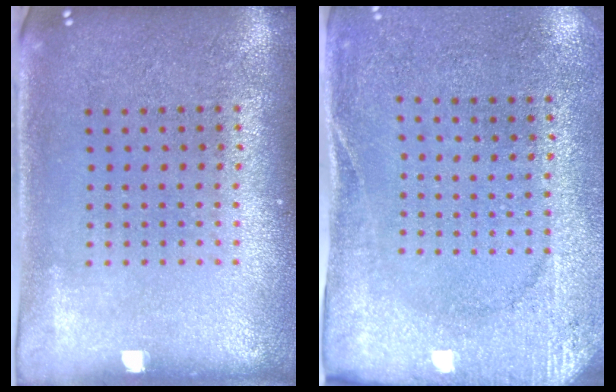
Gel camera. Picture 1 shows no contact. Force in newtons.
{"total": 2.7, "press": 2.3, "slide": 1.3}